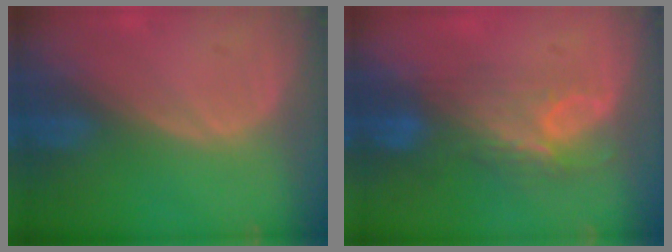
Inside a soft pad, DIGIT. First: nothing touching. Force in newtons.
{"total": 7.5, "press": 6.6, "slide": 3.7}